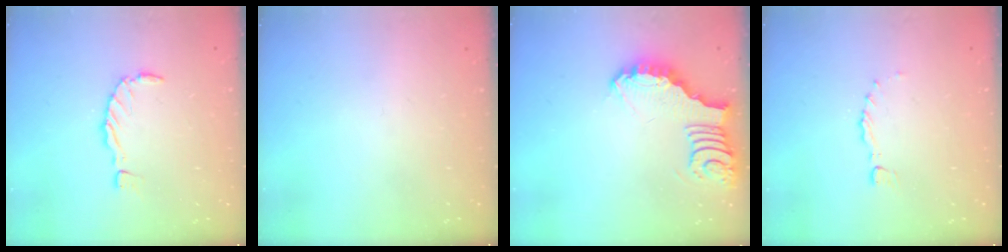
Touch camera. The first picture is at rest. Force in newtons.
{"total": 0.0}
{"total": 4.0, "press": 3.9, "slide": 0.3}
{"total": 0.0}